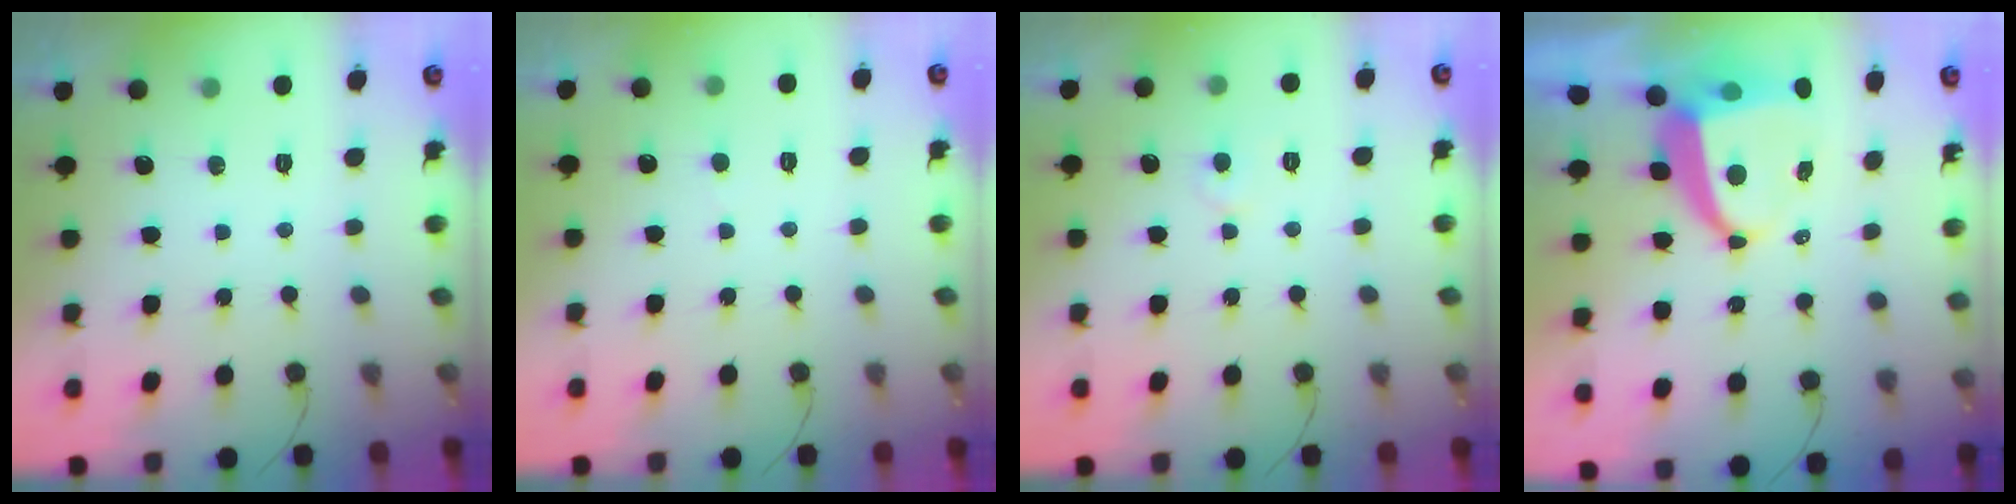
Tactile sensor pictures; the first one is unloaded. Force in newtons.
{"total": 1.7, "press": 1.7, "slide": 0.1}
{"total": 3.9, "press": 3.8, "slide": 0.5}
{"total": 8.8, "press": 8.8, "slide": 1.0}